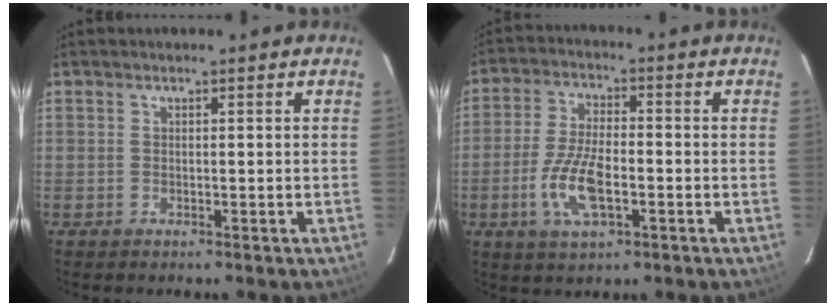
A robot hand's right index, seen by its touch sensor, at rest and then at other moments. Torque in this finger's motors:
{"motor_torque": [0.47, 0.00, 0.29, 0.10]}